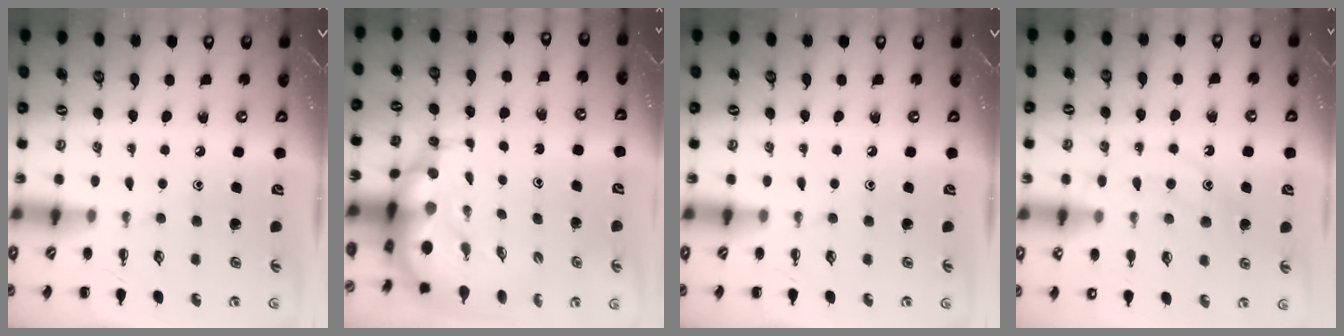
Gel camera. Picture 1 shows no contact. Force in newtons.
{"total": 9.7, "press": 9.4, "slide": 2.3}
{"total": 0.0}
{"total": 13.5, "press": 13.4, "slide": 0.8}